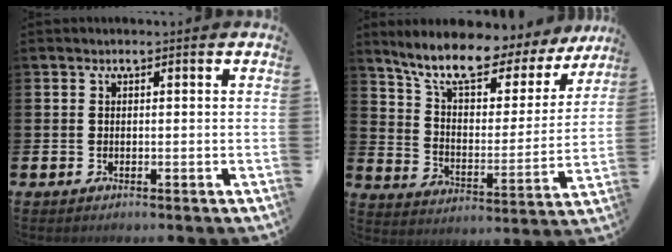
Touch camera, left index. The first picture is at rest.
{"total": 10.6, "force": [8.8, 3.2, 5.0], "torque": [-0.121, -0.058, 0.145]}